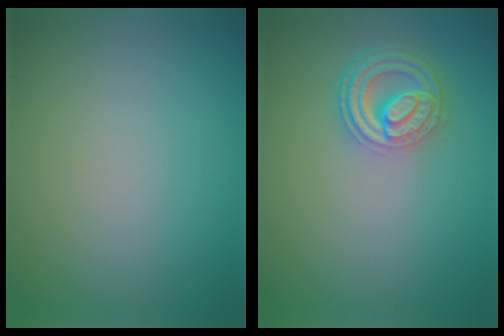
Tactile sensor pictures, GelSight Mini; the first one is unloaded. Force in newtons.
{"total": 4.5, "press": 3.4, "slide": 3.0}